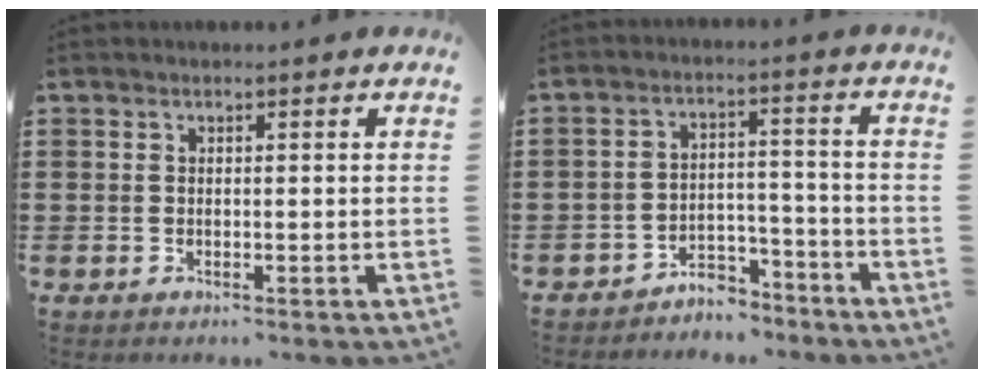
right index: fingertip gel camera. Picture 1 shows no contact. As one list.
[{"total": 4.3, "force": [-4.0, 1.4, 0.6], "torque": [-0.013, 0.012, -0.082]}]